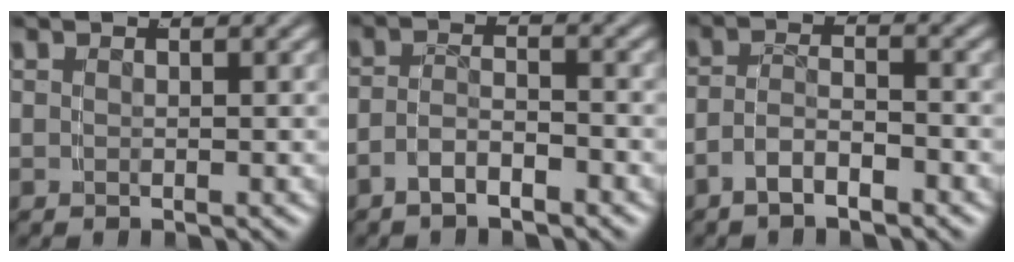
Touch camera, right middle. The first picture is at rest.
{"total": 2.8, "force": [-2.3, 1.0, 1.3], "torque": [-0.021, -0.005, -0.039]}
{"total": 3.0, "force": [-2.3, 1.2, 1.6], "torque": [-0.028, -0.007, -0.038]}